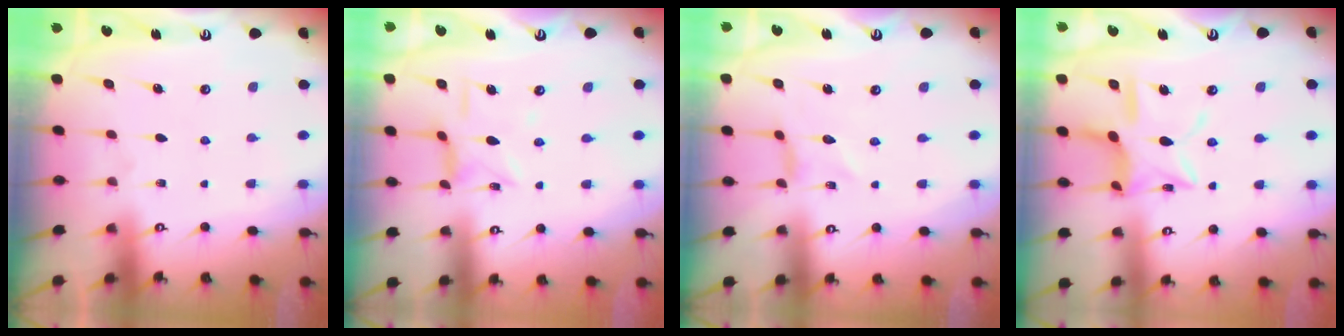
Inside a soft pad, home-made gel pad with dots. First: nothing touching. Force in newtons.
{"total": 4.9, "press": 4.9, "slide": 0.4}
{"total": 0.0}
{"total": 12.9, "press": 12.9, "slide": 0.8}